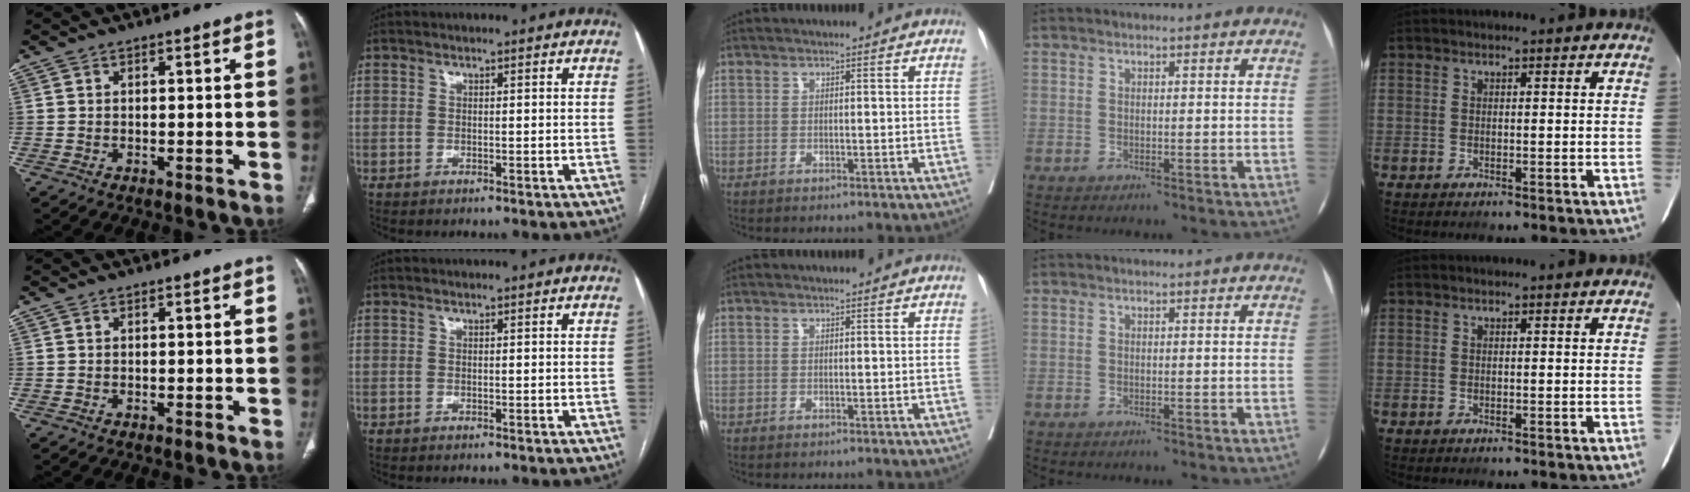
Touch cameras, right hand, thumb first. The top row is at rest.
{}